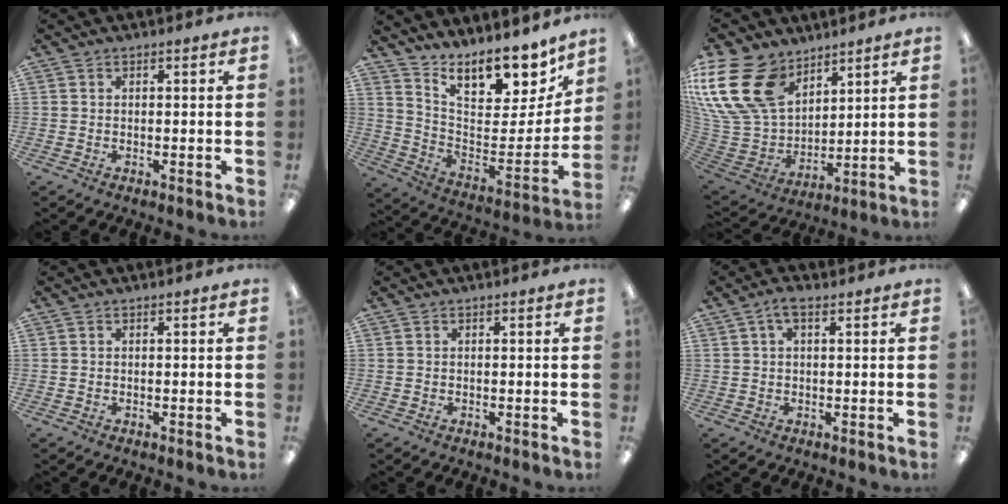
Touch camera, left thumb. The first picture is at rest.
{"total": 14.3, "force": [12.3, 5.2, 5.3], "torque": [-0.058, -0.122, 0.210]}
{"total": 22.6, "force": [11.4, 15.4, 11.9], "torque": [-0.298, -0.058, 0.211]}
{"total": 0.0}
{"total": 0.0}
{"total": 3.6, "force": [1.8, 1.4, 2.8], "torque": [-0.050, 0.001, 0.029]}